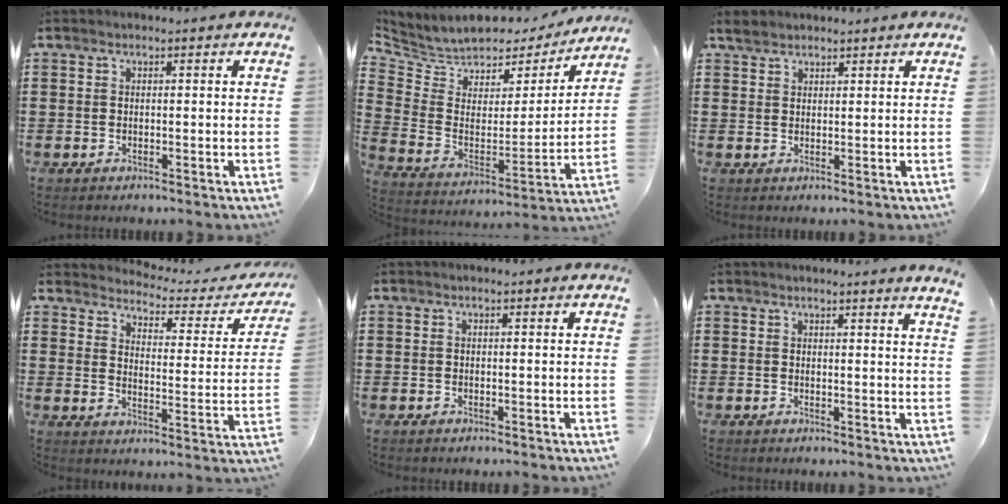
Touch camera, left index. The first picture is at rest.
{"total": 6.1, "force": [5.6, 2.6, 0.3], "torque": [-0.050, -0.046, 0.094]}
{"total": 2.0, "force": [1.8, 0.9, 0.4], "torque": [-0.013, 0.006, 0.035]}
{"total": 2.6, "force": [2.6, 0.3, 0.2], "torque": [-0.028, -0.025, 0.036]}
{"total": 0.0}
{"total": 1.8, "force": [1.6, -0.7, 0.4], "torque": [-0.010, -0.005, 0.031]}